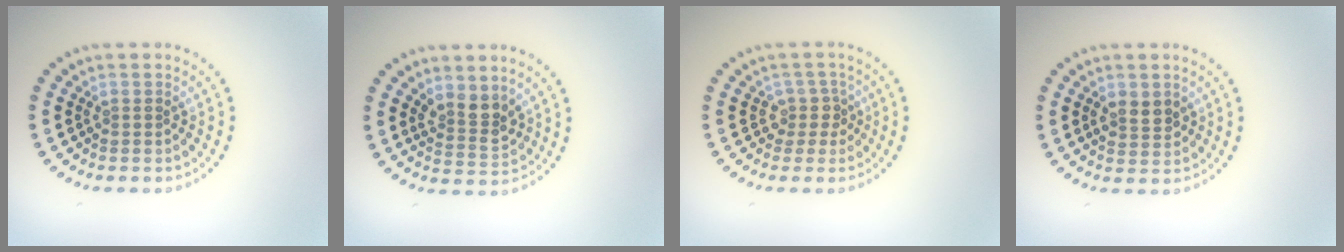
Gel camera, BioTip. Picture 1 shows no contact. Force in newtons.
{"total": 2.7, "press": 2.3, "slide": 1.3}
{"total": 1.8, "press": 1.3, "slide": 1.3}
{"total": 2.1, "press": 2.0, "slide": 0.5}